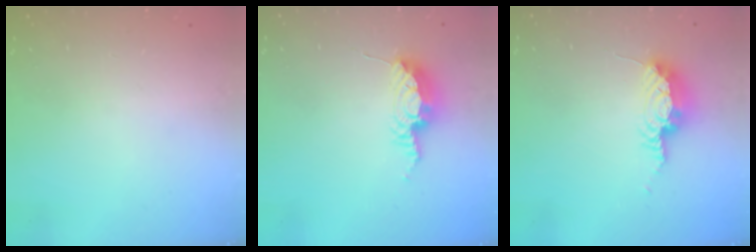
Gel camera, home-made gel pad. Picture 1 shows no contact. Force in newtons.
{"total": 9.2, "press": 9.2, "slide": 0.2}
{"total": 8.7, "press": 8.7, "slide": 0.7}